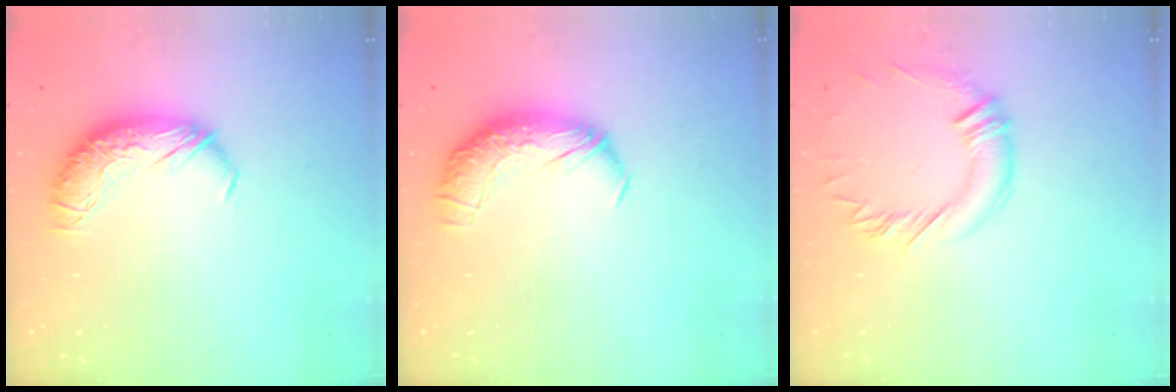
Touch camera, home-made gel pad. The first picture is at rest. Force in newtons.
{"total": 2.3, "press": 0.9, "slide": 2.1}
{"total": 1.3, "press": 1.1, "slide": 0.7}